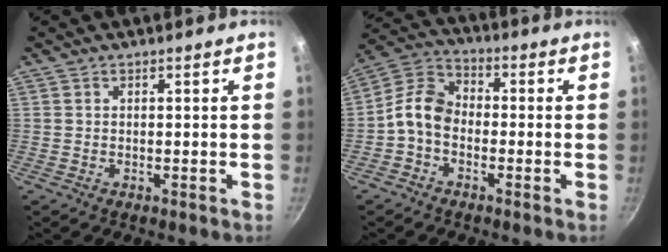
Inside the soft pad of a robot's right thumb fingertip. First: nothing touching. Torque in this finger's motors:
{"motor_torque": [0.79, 1.28, 0.57, -0.94, 0.10]}